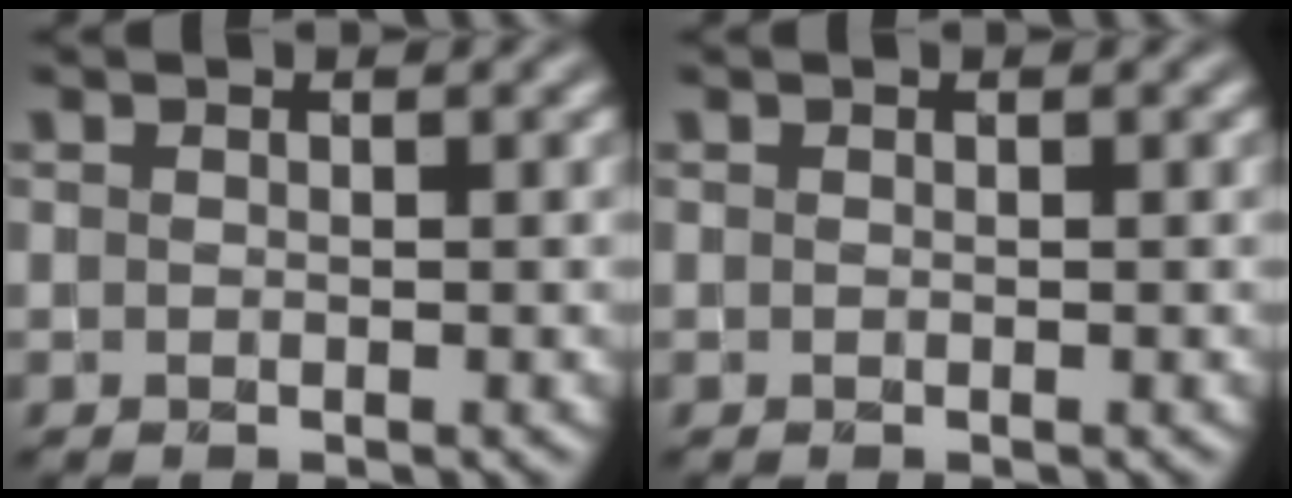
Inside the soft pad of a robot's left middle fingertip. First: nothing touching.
{"total": 0.0}